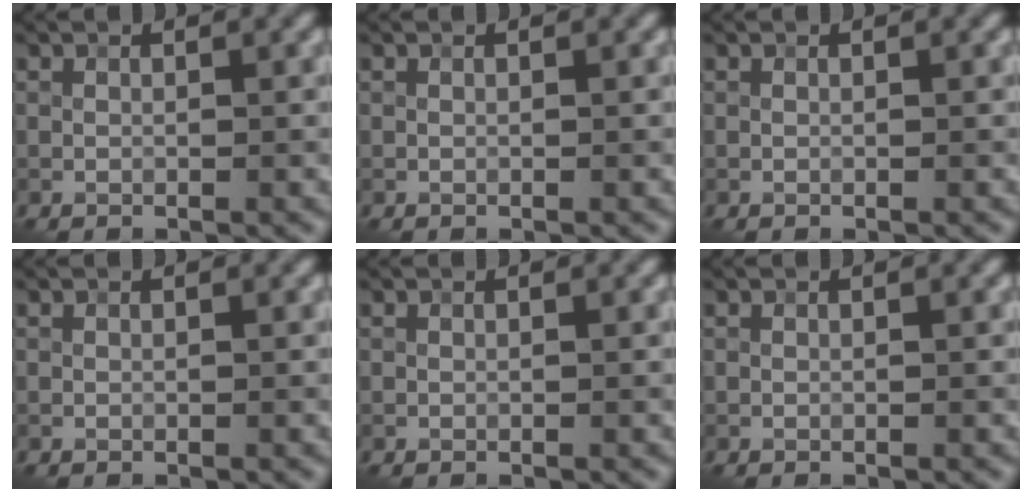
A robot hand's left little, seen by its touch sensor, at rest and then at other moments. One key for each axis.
{"total": 0.0}
{"total": 0.0}
{"total": 0.0}
{"total": 0.0}
{"total": 0.0}